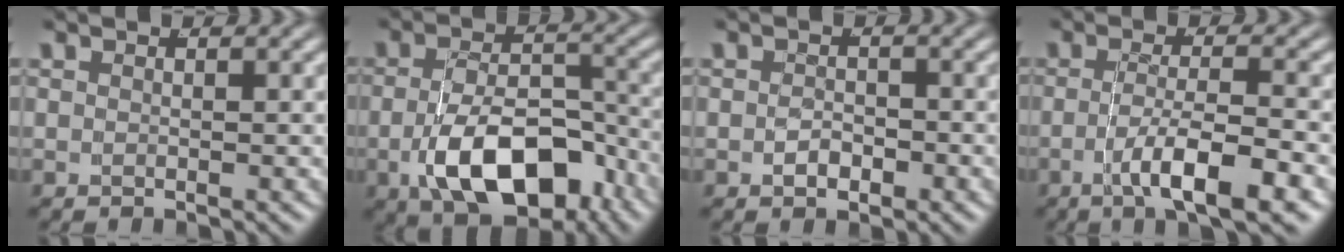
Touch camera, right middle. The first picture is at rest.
{"total": 8.8, "force": [-4.0, 4.5, 6.5], "torque": [-0.100, -0.022, -0.053]}
{"total": 1.4, "force": [-0.8, 0.9, 0.6], "torque": [-0.012, -0.004, -0.010]}
{"total": 5.5, "force": [-2.6, 1.0, 4.8], "torque": [-0.079, -0.014, -0.033]}